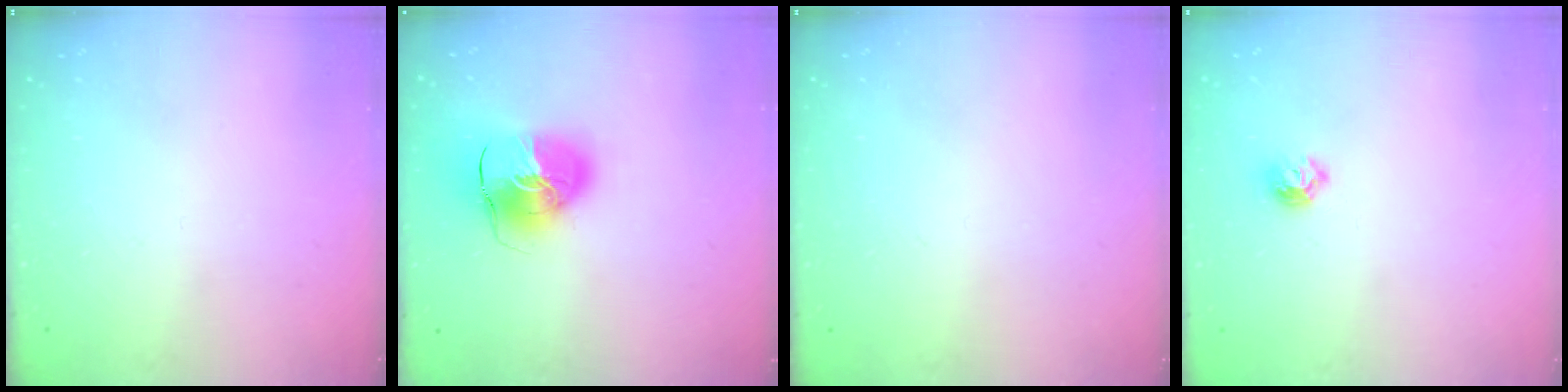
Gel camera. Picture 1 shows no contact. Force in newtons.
{"total": 13.9, "press": 13.8, "slide": 2.1}
{"total": 0.8, "press": 0.8, "slide": 0.0}
{"total": 6.6, "press": 6.6, "slide": 1.0}